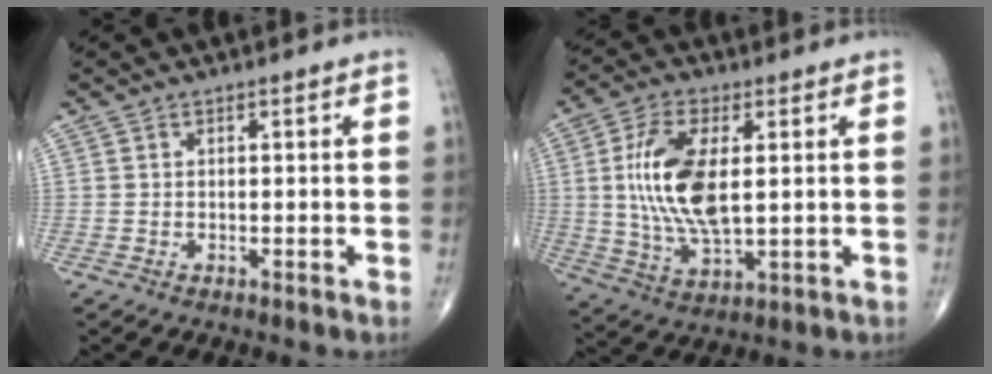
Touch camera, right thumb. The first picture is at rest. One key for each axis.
{"total": 14.3, "fx": 1.8, "fy": 6.5, "fz": 12.6, "tx": -0.253, "ty": -0.010, "tz": 0.040}